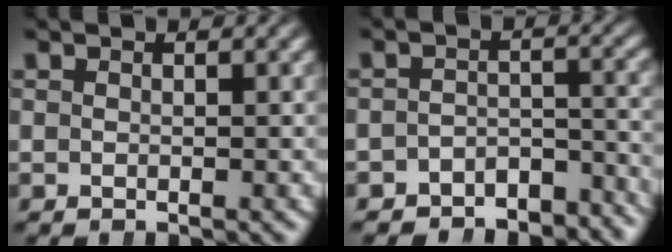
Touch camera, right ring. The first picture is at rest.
{"total": 6.0, "force": [-5.4, 2.2, 1.3], "torque": [-0.004, -0.017, -0.087]}